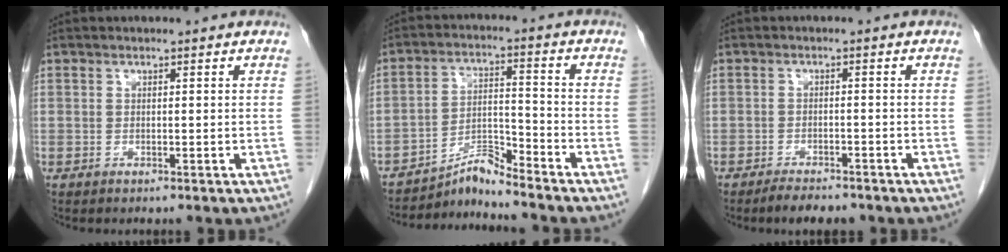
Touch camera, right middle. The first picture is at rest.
{"total": 5.3, "force": [-5.2, -0.8, 0.6], "torque": [-0.011, 0.003, -0.090]}
{"total": 3.9, "force": [-3.3, 1.1, 1.7], "torque": [-0.030, -0.003, -0.051]}